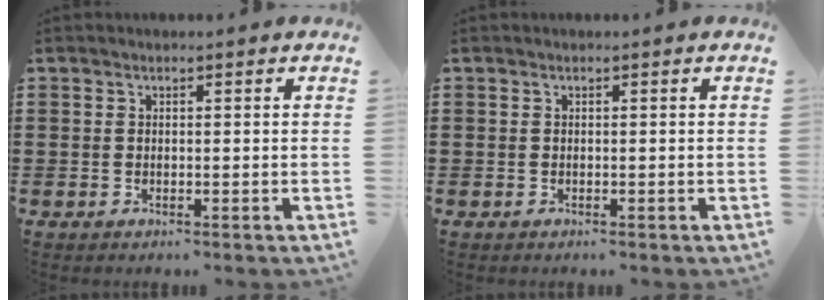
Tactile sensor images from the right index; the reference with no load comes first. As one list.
[{"total": 0.0}]